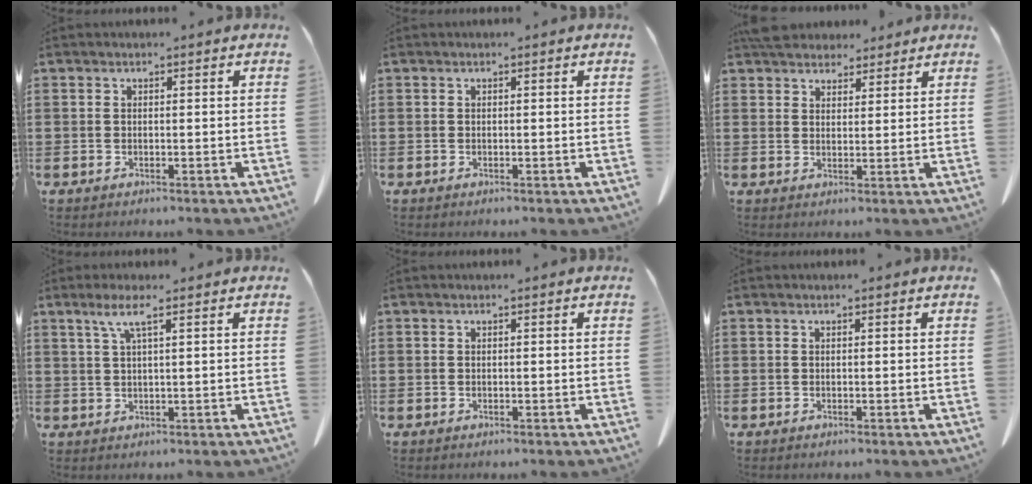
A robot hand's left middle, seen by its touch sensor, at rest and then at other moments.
{"total": 0.0}
{"total": 4.4, "force": [4.0, 1.6, 0.6], "torque": [-0.017, -0.004, 0.078]}
{"total": 3.6, "force": [2.0, 0.2, 3.0], "torque": [-0.064, 0.002, 0.034]}
{"total": 0.0}
{"total": 0.0}